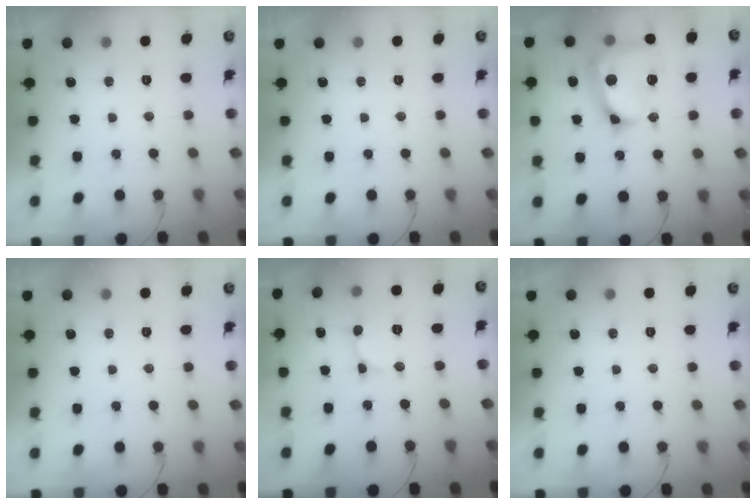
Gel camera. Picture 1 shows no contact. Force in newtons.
{"total": 0.0}
{"total": 15.7, "press": 15.5, "slide": 2.2}
{"total": 0.0}
{"total": 2.4, "press": 2.4, "slide": 0.1}
{"total": 0.0}